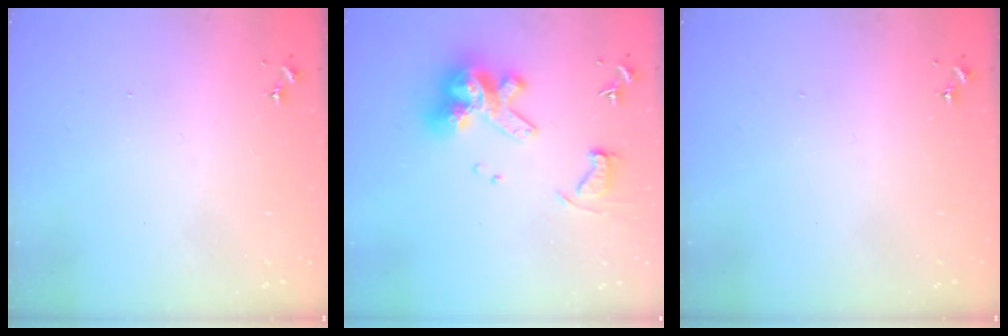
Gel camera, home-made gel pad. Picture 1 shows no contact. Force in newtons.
{"total": 13.8, "press": 13.7, "slide": 1.3}
{"total": 0.0}